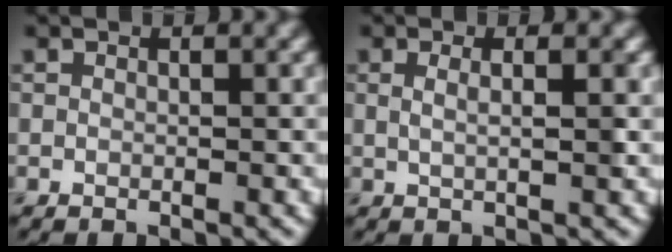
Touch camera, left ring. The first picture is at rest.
{"total": 2.8, "force": [0.8, 1.1, 2.4], "torque": [-0.017, 0.002, -0.004]}